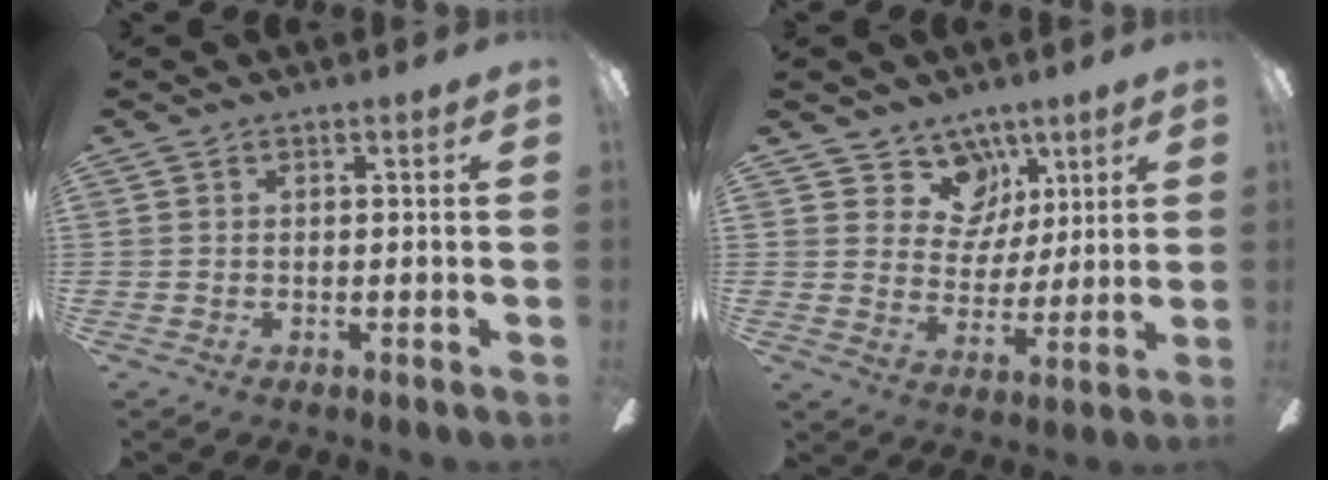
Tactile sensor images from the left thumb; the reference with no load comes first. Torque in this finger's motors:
{"motor_torque": [0.10, -0.12, -0.27, -0.34, 0.06]}